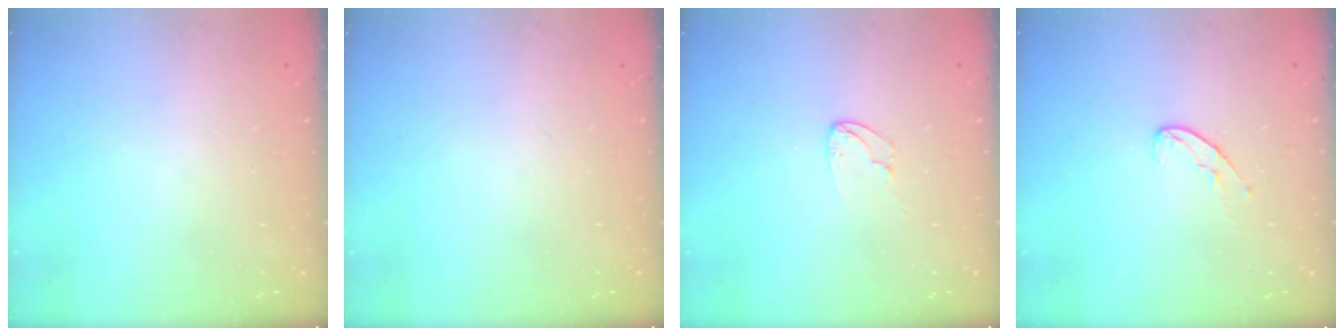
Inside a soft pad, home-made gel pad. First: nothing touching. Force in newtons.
{"total": 0.0}
{"total": 4.4, "press": 4.4, "slide": 0.3}
{"total": 6.4, "press": 6.4, "slide": 0.6}